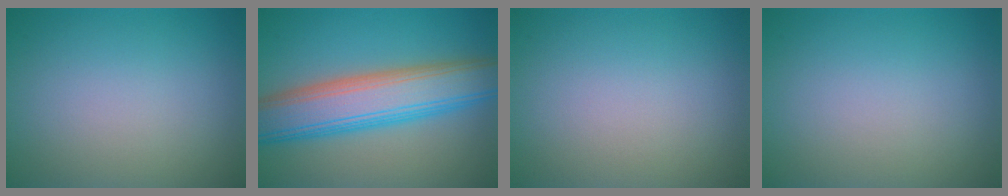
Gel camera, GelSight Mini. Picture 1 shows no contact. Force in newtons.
{"total": 9.1, "press": 9.1, "slide": 0.5}
{"total": 0.0}
{"total": 0.0}